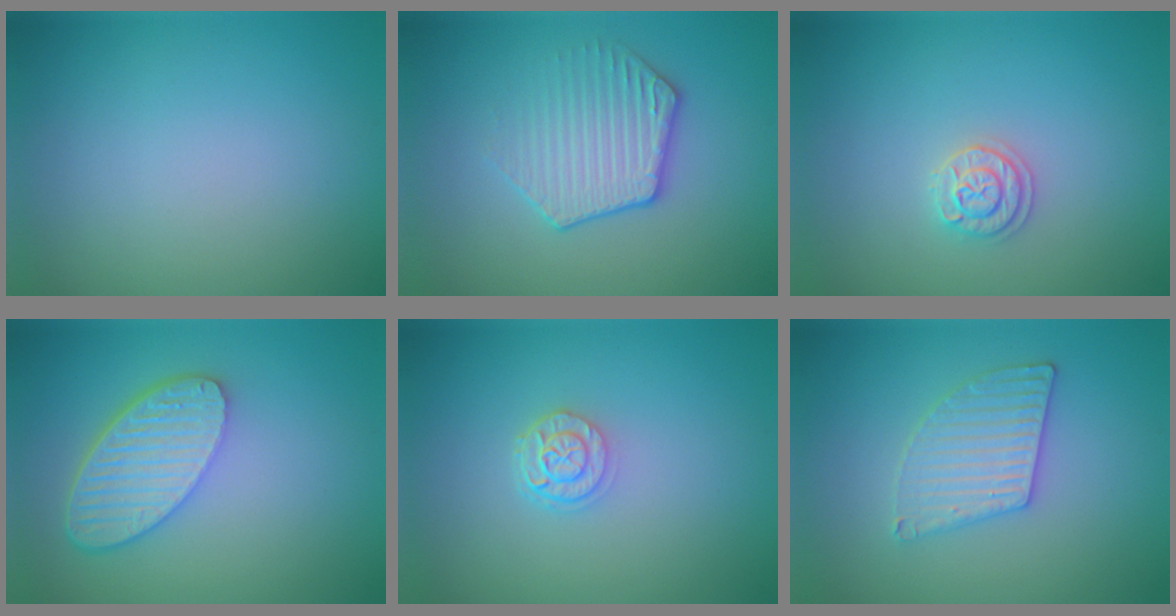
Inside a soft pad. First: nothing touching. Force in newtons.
{"total": 3.4, "press": 3.1, "slide": 1.4}
{"total": 1.9, "press": 1.9, "slide": 0.2}
{"total": 5.9, "press": 4.5, "slide": 3.8}
{"total": 2.3, "press": 1.9, "slide": 1.4}
{"total": 3.0, "press": 3.0, "slide": 0.2}